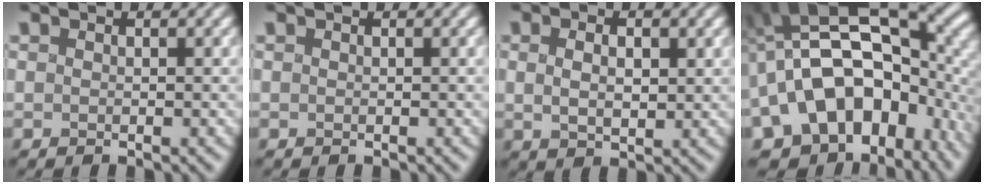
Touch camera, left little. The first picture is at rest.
{"total": 0.0}
{"total": 3.1, "force": [0.2, 1.7, 2.6], "torque": [-0.048, -0.006, 0.006]}
{"total": 19.7, "force": [-2.3, 13.5, 14.2], "torque": [-0.216, -0.006, -0.011]}